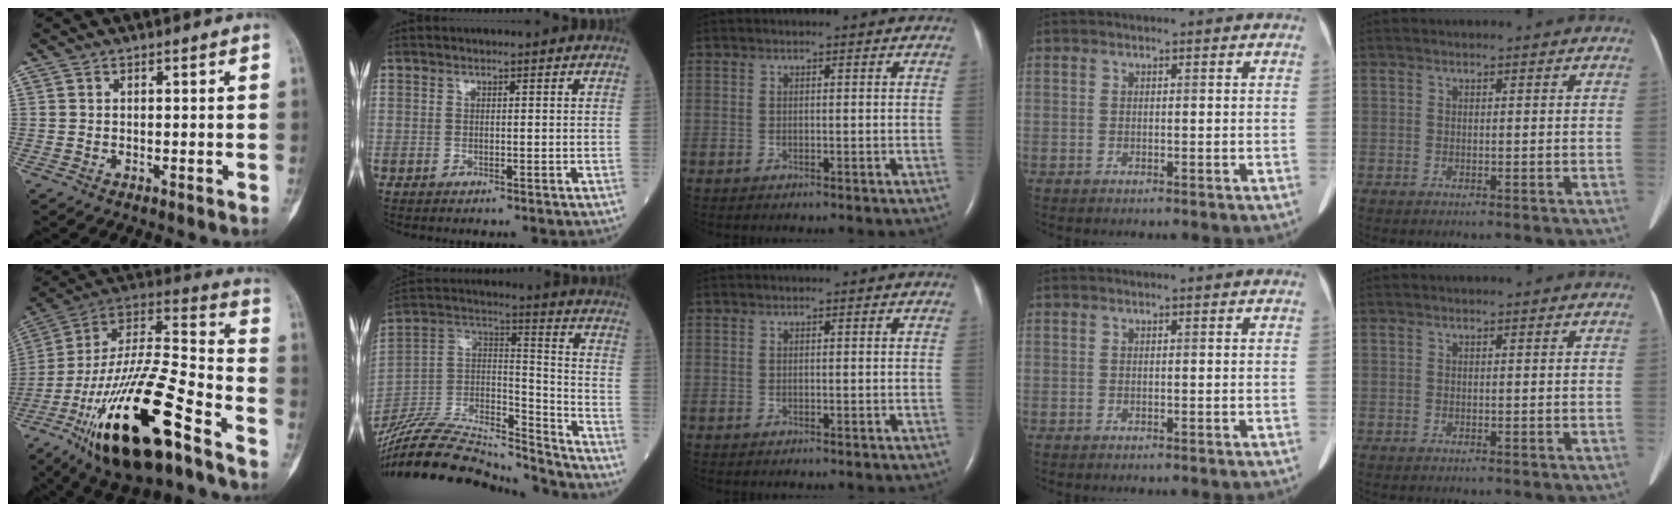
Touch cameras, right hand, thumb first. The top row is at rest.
{"thumb": {"total": 29.3, "force": [-15.2, 9.1, 23.3], "torque": [-0.458, 0.056, -0.261]}, "index": {"total": 27.5, "force": [-25.7, 4.7, 8.8], "torque": [-0.195, 0.000, -0.422]}}